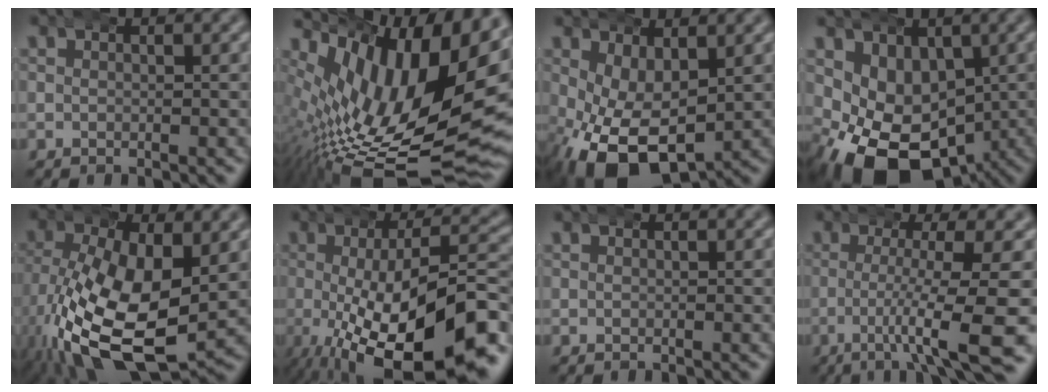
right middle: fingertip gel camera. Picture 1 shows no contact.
{"total": 18.0, "force": [-2.1, 8.4, 15.8], "torque": [-0.249, -0.039, 0.002]}
{"total": 9.4, "force": [-3.6, 5.6, 6.6], "torque": [-0.152, -0.058, -0.035]}
{"total": 11.1, "force": [-4.1, 7.7, 7.0], "torque": [-0.141, -0.051, -0.044]}
{"total": 12.2, "force": [-3.6, 6.5, 9.8], "torque": [-0.220, -0.071, -0.019]}
{"total": 14.9, "force": [-5.7, 5.7, 12.5], "torque": [-0.195, -0.032, -0.054]}
{"total": 0.0}
{"total": 8.2, "force": [-4.0, 0.5, 7.2], "torque": [-0.116, -0.014, -0.056]}